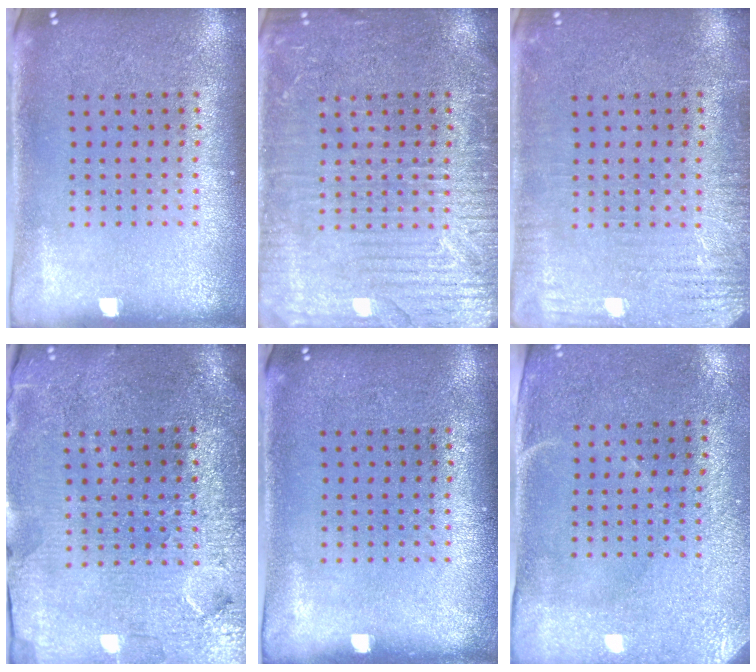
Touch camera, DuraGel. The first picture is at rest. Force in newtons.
{"total": 5.5, "press": 5.4, "slide": 0.7}
{"total": 3.2, "press": 3.2, "slide": 0.4}
{"total": 3.6, "press": 3.4, "slide": 1.4}
{"total": 0.0}
{"total": 2.9, "press": 2.5, "slide": 1.6}